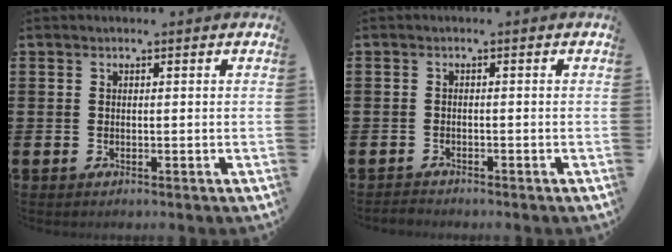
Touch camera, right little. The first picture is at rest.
{"total": 0.8, "force": [-0.8, 0.1, 0.0], "torque": [-0.002, 0.000, -0.018]}